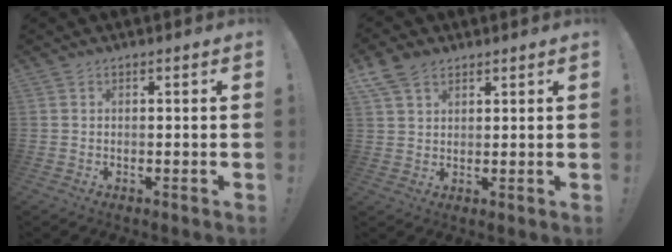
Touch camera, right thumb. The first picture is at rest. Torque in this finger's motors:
{"motor_torque": [0.05, 0.03, 0.27, 0.15, 0.01]}